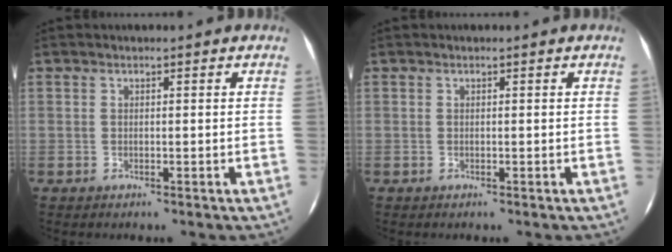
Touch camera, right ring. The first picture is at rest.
{"total": 0.0}